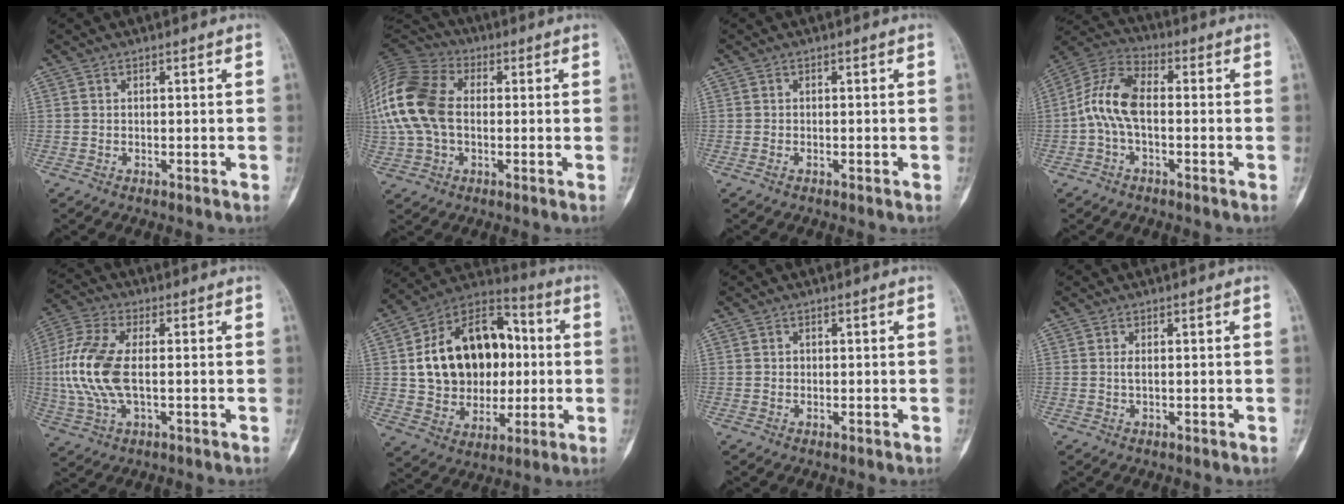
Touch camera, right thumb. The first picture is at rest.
{"total": 18.7, "force": [0.6, 12.7, 13.8], "torque": [-0.308, 0.021, 0.005]}
{"total": 0.8, "force": [-0.4, 0.5, 0.5], "torque": [-0.004, 0.001, -0.008]}
{"total": 10.3, "force": [-0.9, 5.9, 8.4], "torque": [-0.167, 0.033, -0.030]}
{"total": 13.6, "force": [-0.4, 7.0, 11.6], "torque": [-0.269, 0.008, -0.010]}
{"total": 23.1, "force": [2.1, 16.8, 15.7], "torque": [-0.213, 0.027, 0.045]}
{"total": 0.8, "force": [0.0, 0.8, 0.1], "torque": [0.007, 0.003, -0.002]}
{"total": 0.9, "force": [0.1, 0.5, 0.8], "torque": [-0.013, -0.001, -0.001]}